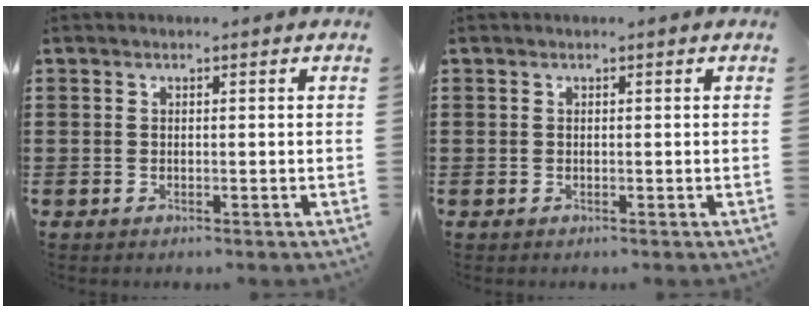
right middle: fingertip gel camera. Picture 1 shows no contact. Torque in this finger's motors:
{"motor_torque": [0.00, 0.00, 0.13, -0.01]}